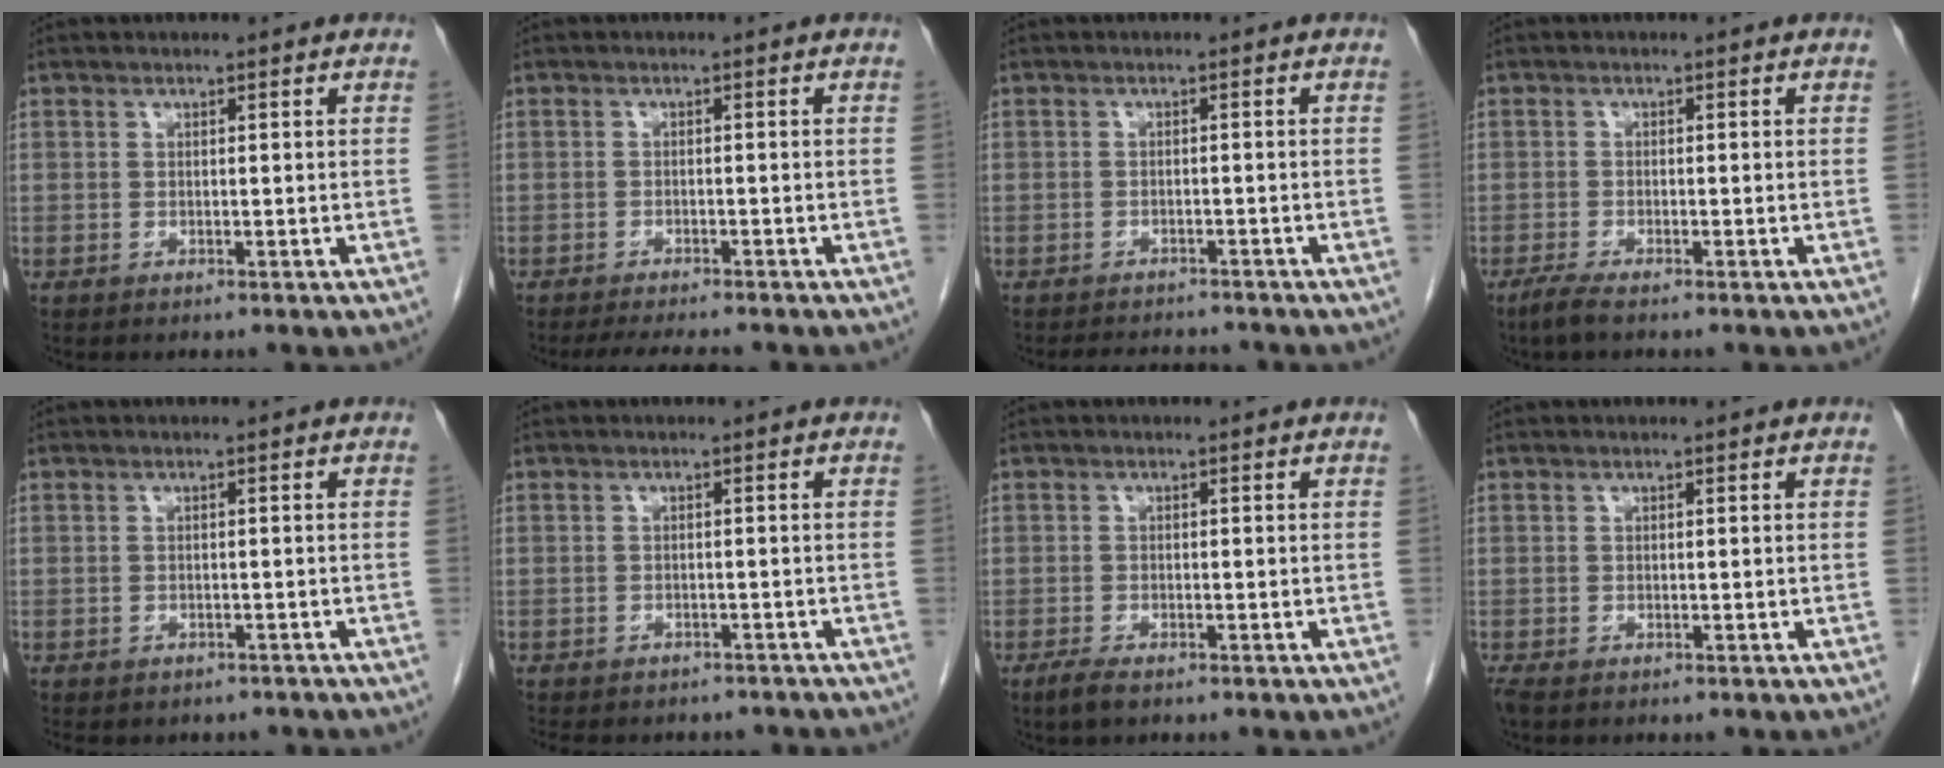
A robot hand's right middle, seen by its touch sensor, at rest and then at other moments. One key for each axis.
{"total": 6.4, "fx": -5.6, "fy": 0.9, "fz": 3.0, "tx": -0.043, "ty": -0.013, "tz": -0.083}
{"total": 5.1, "fx": -4.8, "fy": 1.1, "fz": 1.2, "tx": -0.017, "ty": -0.006, "tz": -0.067}
{"total": 2.2, "fx": -1.7, "fy": 0.1, "fz": 1.4, "tx": -0.039, "ty": -0.007, "tz": -0.036}
{"total": 7.2, "fx": -5.9, "fy": 3.5, "fz": 2.0, "tx": -0.035, "ty": 0.000, "tz": -0.070}
{"total": 11.9, "fx": -10.3, "fy": 4.4, "fz": 3.8, "tx": -0.077, "ty": 0.001, "tz": -0.117}
{"total": 2.3, "fx": -1.6, "fy": 0.6, "fz": 1.5, "tx": -0.038, "ty": -0.005, "tz": -0.028}
{"total": 1.5, "fx": -1.2, "fy": 0.6, "fz": 0.8, "tx": -0.019, "ty": -0.006, "tz": -0.019}